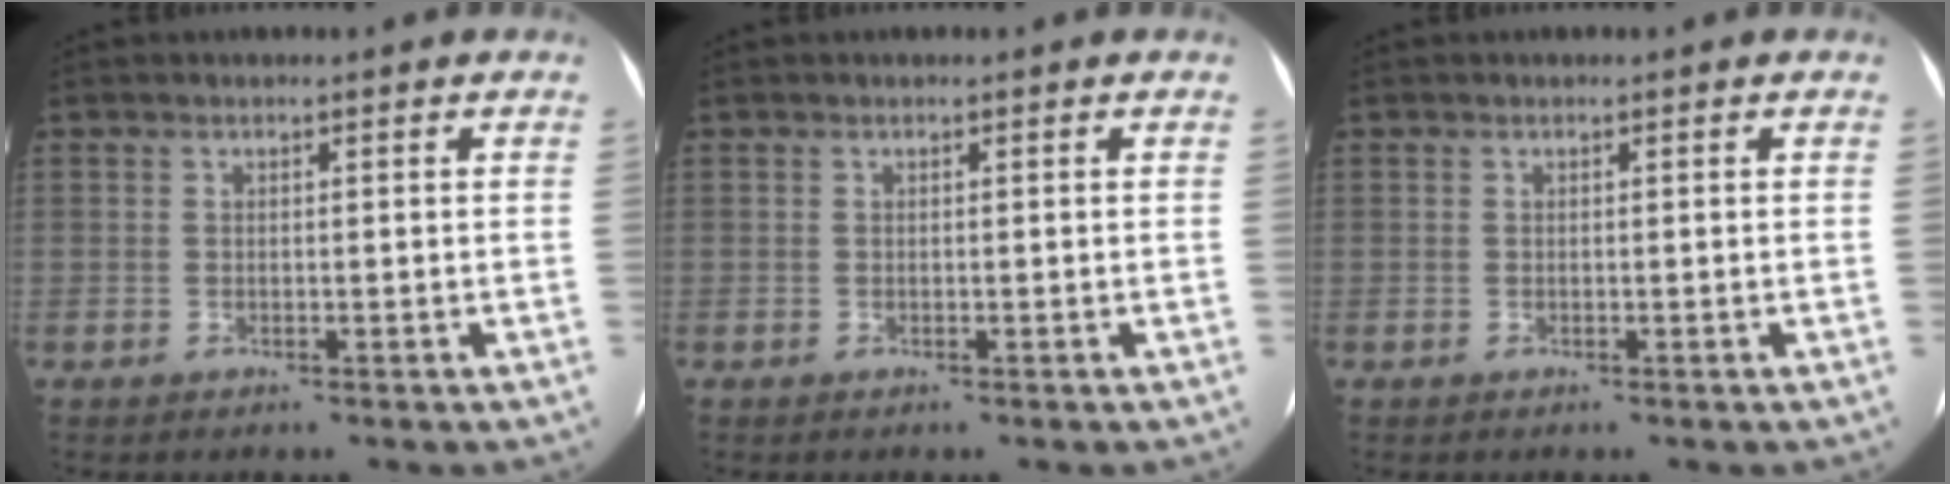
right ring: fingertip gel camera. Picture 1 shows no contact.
{"total": 0.0}
{"total": 0.0}